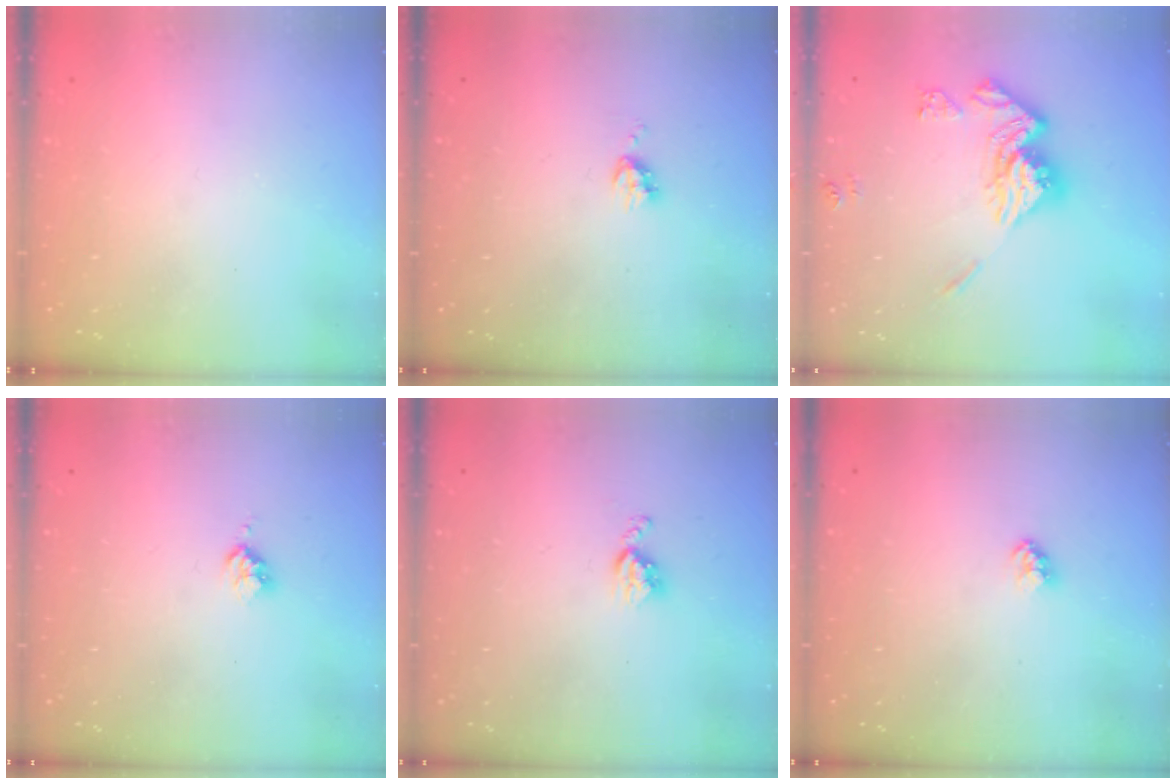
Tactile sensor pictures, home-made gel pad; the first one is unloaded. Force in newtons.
{"total": 5.4, "press": 5.3, "slide": 0.7}
{"total": 15.2, "press": 15.2, "slide": 1.5}
{"total": 2.5, "press": 2.5, "slide": 0.3}
{"total": 5.1, "press": 5.1, "slide": 0.7}
{"total": 2.4, "press": 2.4, "slide": 0.1}